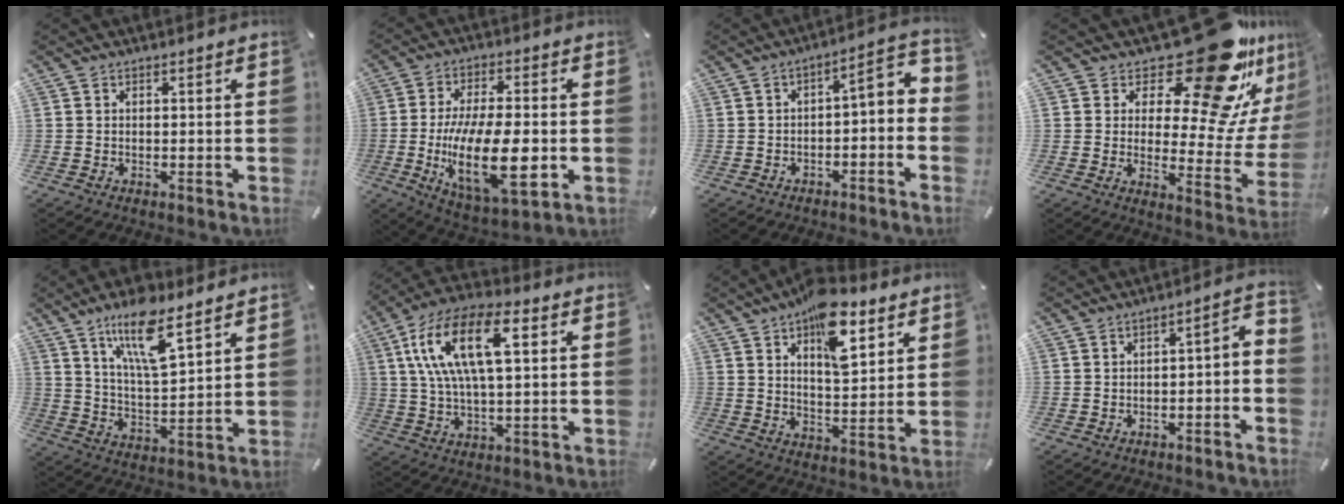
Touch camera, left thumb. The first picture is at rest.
{"total": 20.3, "force": [-3.0, 8.8, 18.0], "torque": [-0.334, -0.017, -0.045]}
{"total": 5.3, "force": [-1.9, 2.5, 4.3], "torque": [-0.052, -0.008, -0.045]}
{"total": 25.0, "force": [17.2, 9.0, 15.7], "torque": [-0.202, -0.140, 0.277]}
{"total": 14.4, "force": [9.5, 4.6, 9.7], "torque": [-0.177, -0.036, 0.164]}
{"total": 17.0, "force": [5.5, 7.6, 14.2], "torque": [-0.304, 0.003, 0.087]}
{"total": 13.8, "force": [8.0, 6.6, 9.2], "torque": [-0.125, -0.036, 0.132]}
{"total": 4.5, "force": [-3.2, 1.5, 2.8], "torque": [-0.045, 0.014, -0.060]}